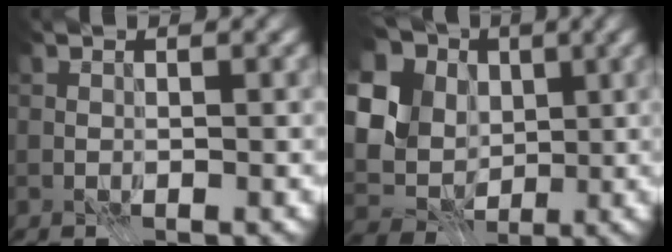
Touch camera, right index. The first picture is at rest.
{"total": 13.9, "force": [2.5, 11.7, 7.1], "torque": [-0.173, 0.016, 0.032]}